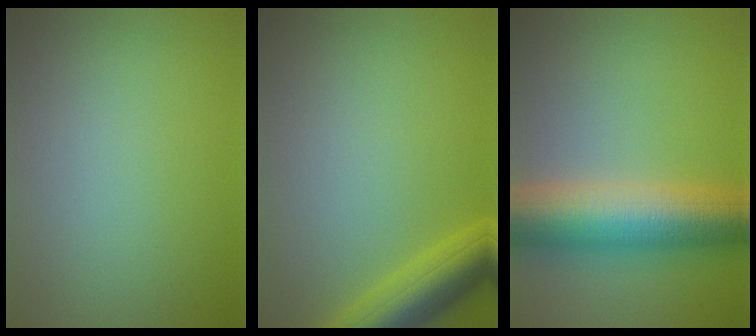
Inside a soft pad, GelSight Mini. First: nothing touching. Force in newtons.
{"total": 5.5, "press": 5.5, "slide": 0.3}
{"total": 10.7, "press": 10.7, "slide": 0.0}